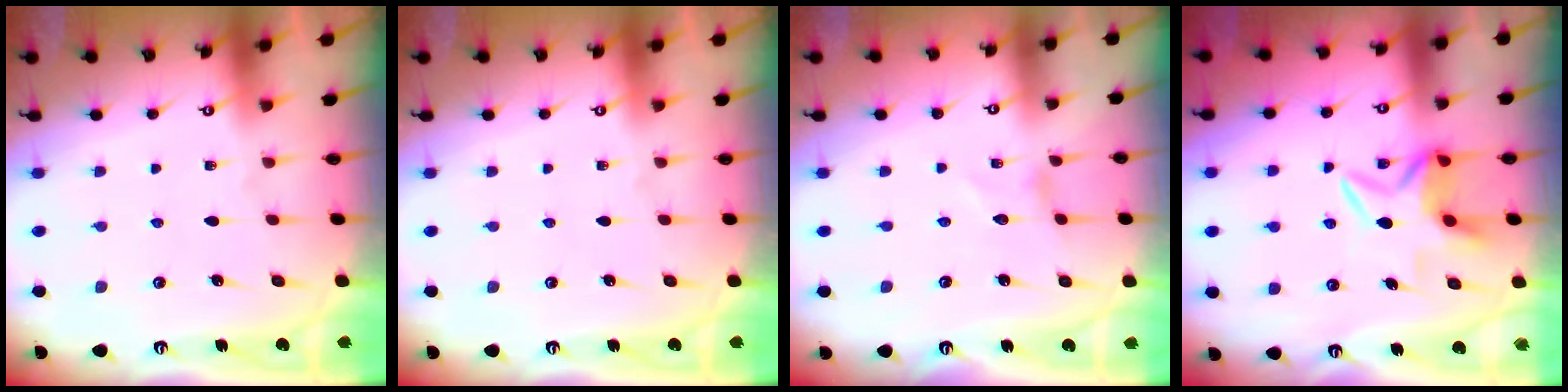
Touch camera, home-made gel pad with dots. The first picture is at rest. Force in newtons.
{"total": 0.0}
{"total": 0.0}
{"total": 6.0, "press": 5.9, "slide": 1.5}